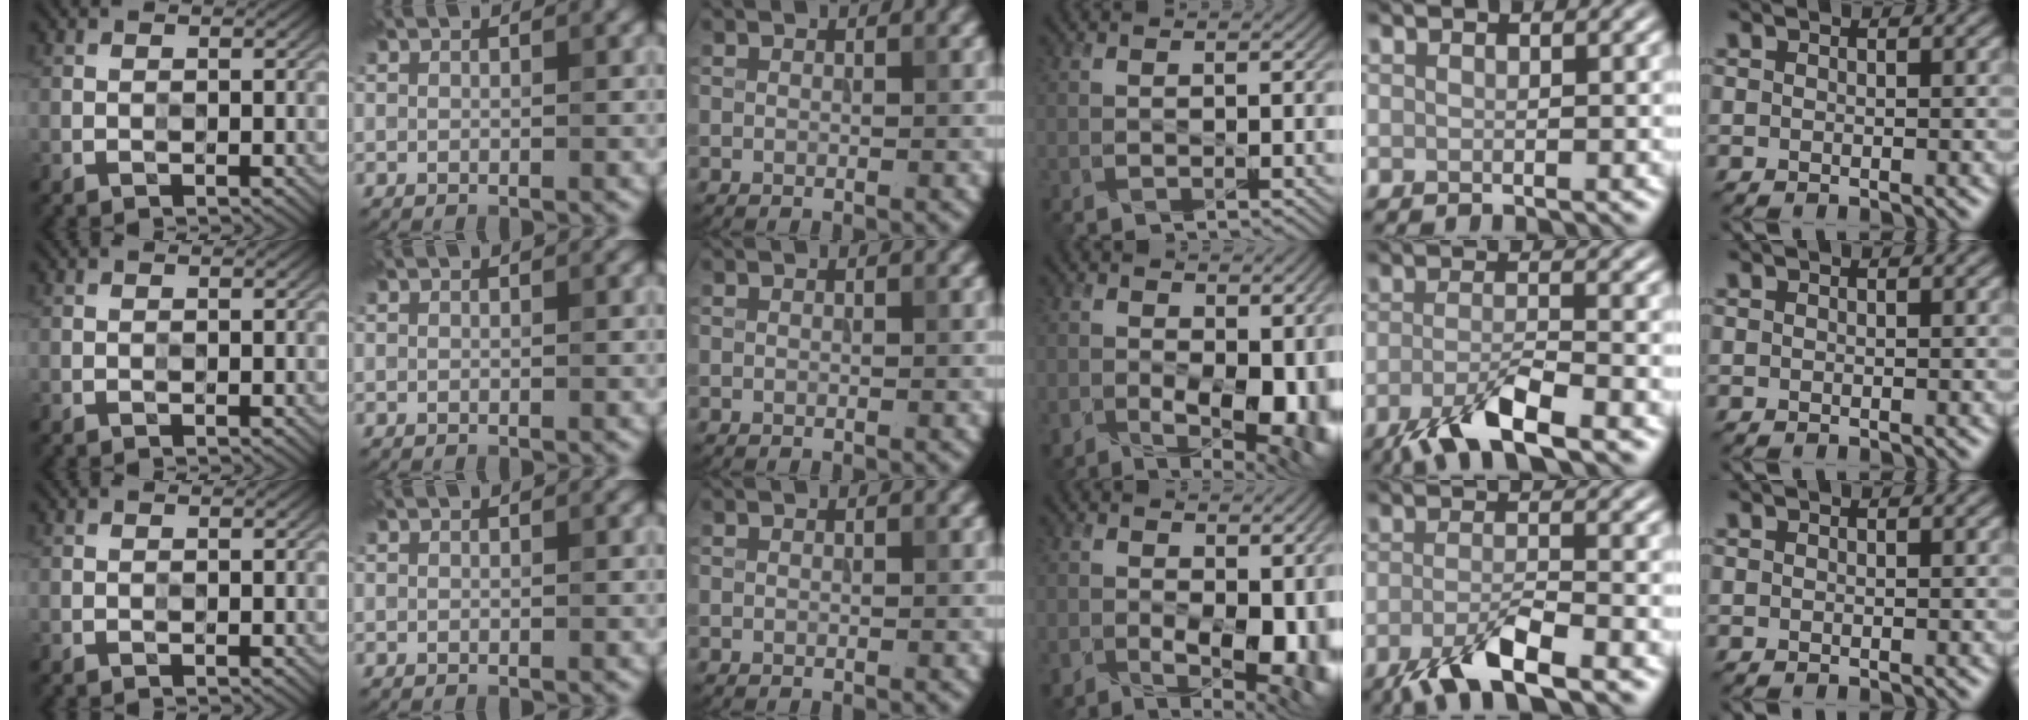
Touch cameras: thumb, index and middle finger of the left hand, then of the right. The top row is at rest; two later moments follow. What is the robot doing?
{"motion": "press", "object": "stopwatch"}